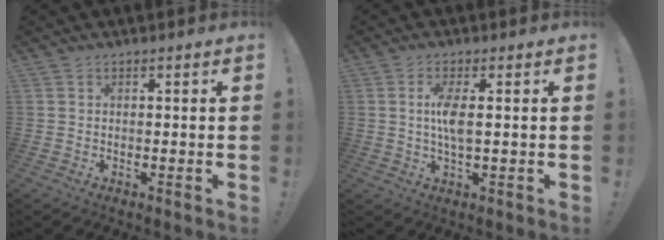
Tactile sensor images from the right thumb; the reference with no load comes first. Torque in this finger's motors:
{"motor_torque": [2.48, 2.53, 0.69, -0.03, 0.01]}